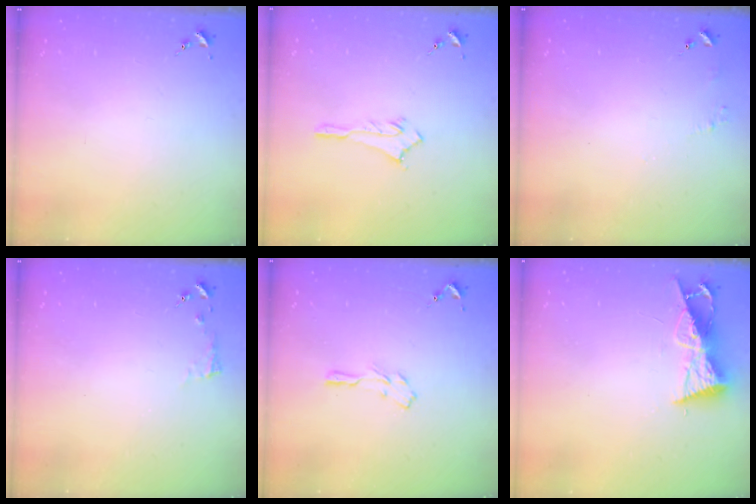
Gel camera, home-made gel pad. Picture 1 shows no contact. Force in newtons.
{"total": 2.9, "press": 2.9, "slide": 0.2}
{"total": 4.8, "press": 4.8, "slide": 0.4}
{"total": 3.8, "press": 3.7, "slide": 0.4}
{"total": 3.5, "press": 3.5, "slide": 0.4}
{"total": 8.9, "press": 8.9, "slide": 0.5}